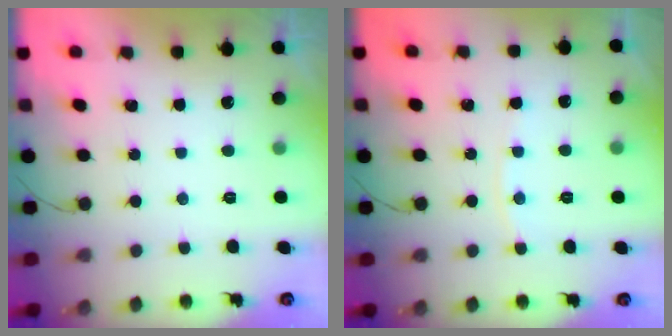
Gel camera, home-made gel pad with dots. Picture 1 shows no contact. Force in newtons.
{"total": 4.6, "press": 4.5, "slide": 0.7}